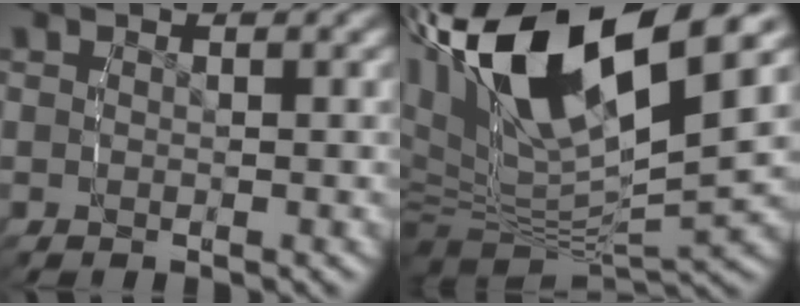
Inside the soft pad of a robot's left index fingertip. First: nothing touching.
{"total": 16.6, "force": [4.9, 9.5, 12.7], "torque": [-0.261, -0.017, 0.088]}